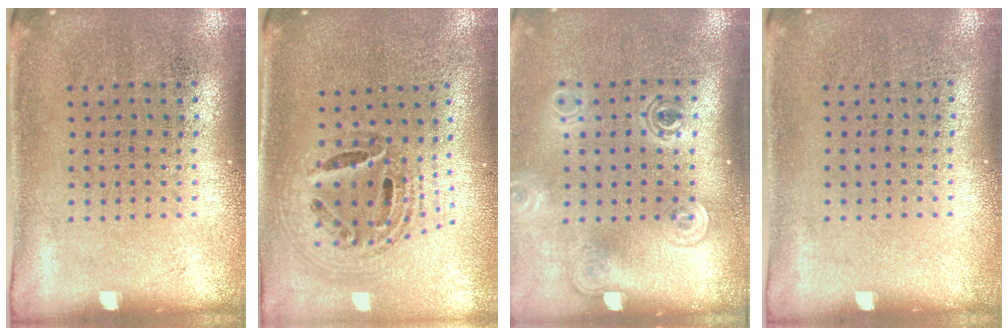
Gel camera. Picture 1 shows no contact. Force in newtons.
{"total": 1.3, "press": 1.2, "slide": 0.5}
{"total": 1.8, "press": 1.4, "slide": 1.2}
{"total": 0.0}